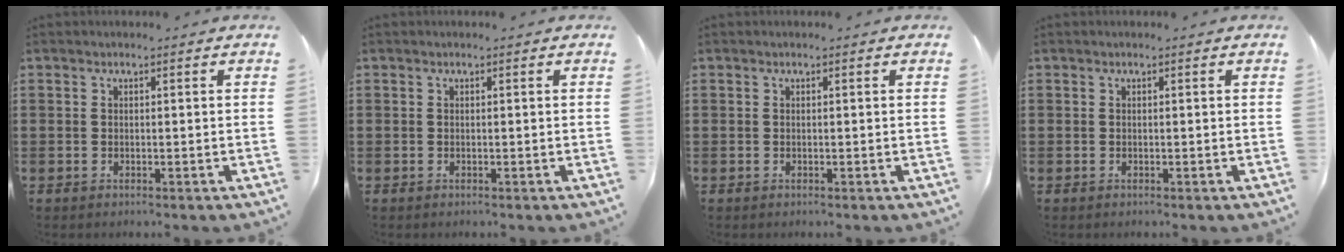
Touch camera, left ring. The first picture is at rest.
{"total": 0.0}
{"total": 0.0}
{"total": 0.0}